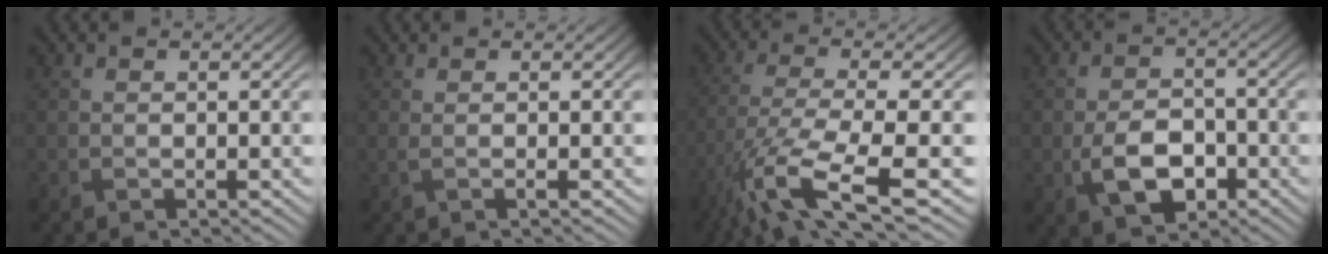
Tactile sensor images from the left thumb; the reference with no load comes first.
{"total": 1.1, "force": [0.1, 0.2, 1.1], "torque": [-0.022, 0.003, -0.002]}
{"total": 10.9, "force": [-5.9, 2.4, 8.8], "torque": [-0.170, -0.011, -0.111]}
{"total": 6.1, "force": [-2.0, 3.8, 4.4], "torque": [-0.088, -0.006, -0.037]}